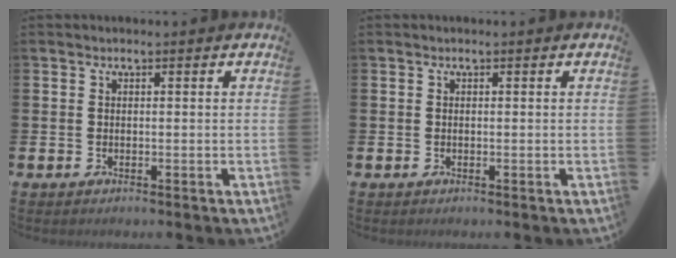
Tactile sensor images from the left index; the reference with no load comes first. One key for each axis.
{"total": 0.0}